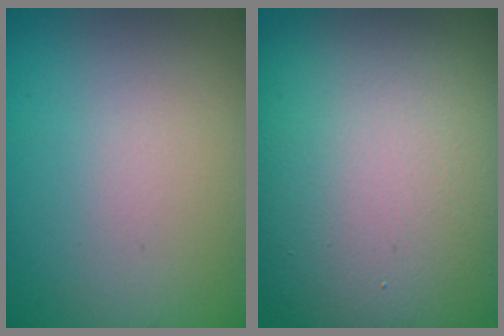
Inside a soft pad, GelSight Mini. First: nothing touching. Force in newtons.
{"total": 17.7, "press": 17.7, "slide": 1.2}